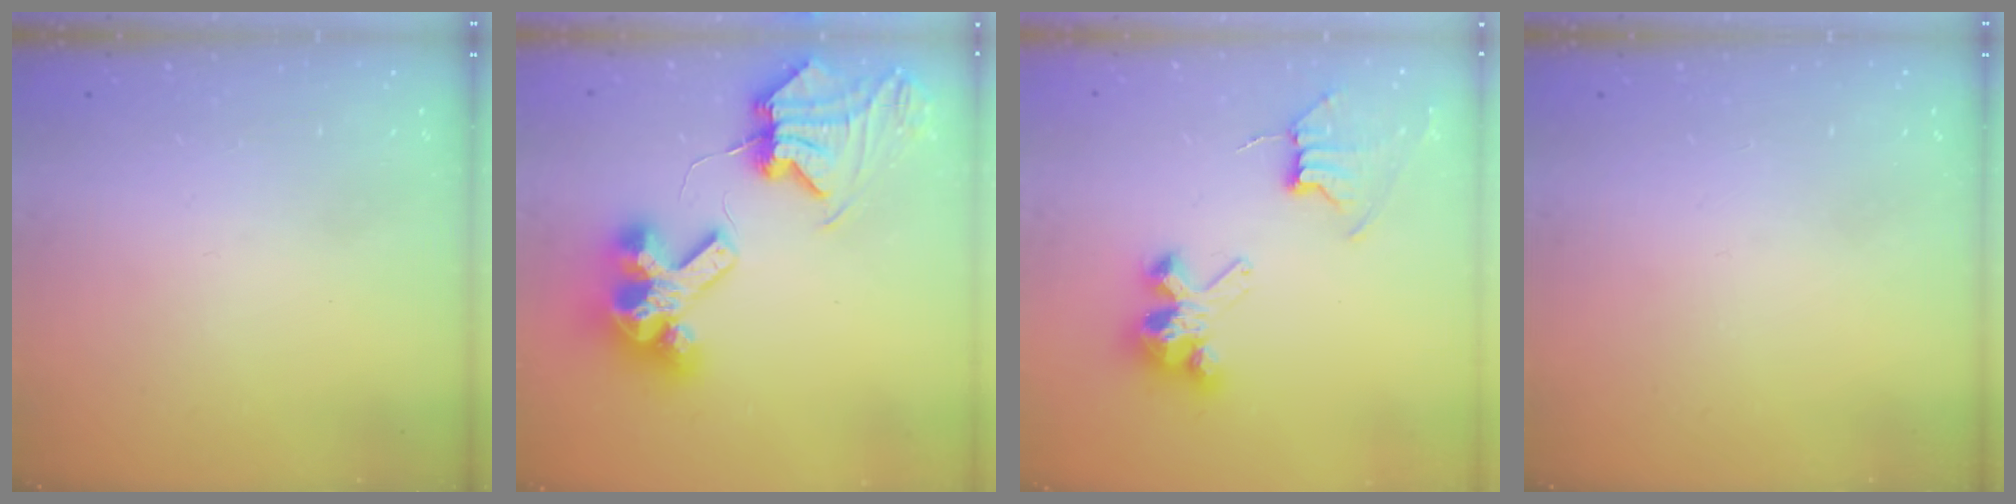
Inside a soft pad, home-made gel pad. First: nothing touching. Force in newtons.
{"total": 12.4, "press": 12.3, "slide": 1.6}
{"total": 7.9, "press": 7.8, "slide": 0.6}
{"total": 0.0}